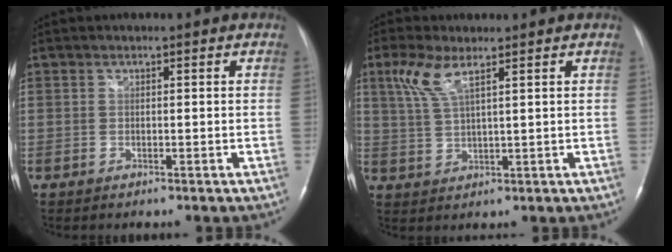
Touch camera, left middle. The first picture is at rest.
{"total": 5.3, "force": [3.0, 0.9, 4.3], "torque": [-0.106, 0.011, 0.067]}